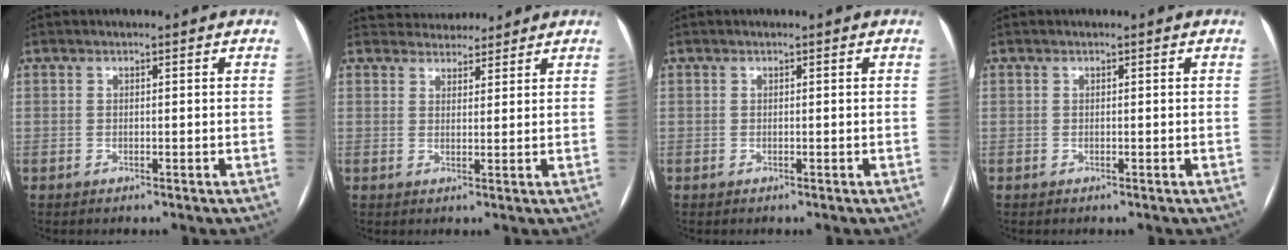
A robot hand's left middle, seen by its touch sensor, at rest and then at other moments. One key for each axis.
{"total": 5.6, "fx": 5.2, "fy": 1.9, "fz": 0.4, "tx": 0.000, "ty": 0.016, "tz": 0.074}
{"total": 0.0}
{"total": 0.0}